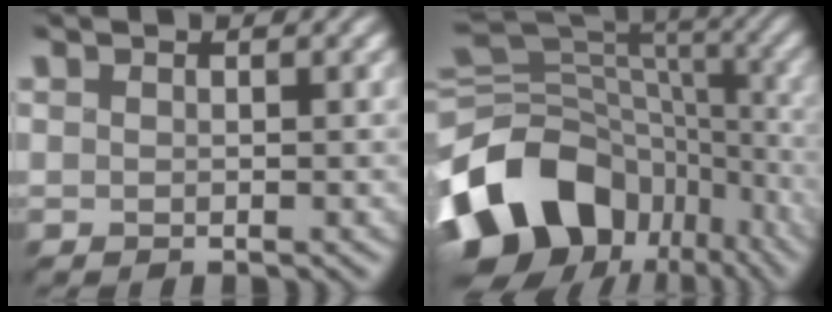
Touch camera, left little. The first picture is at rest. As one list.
[{"total": 15.6, "force": [-7.3, 11.0, 8.4], "torque": [-0.196, -0.008, -0.128]}]